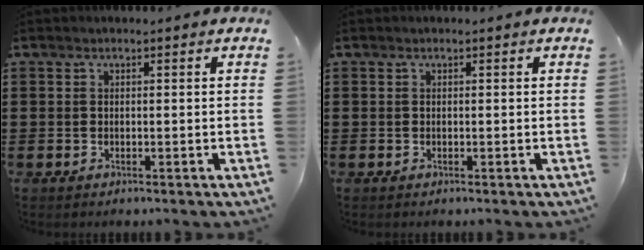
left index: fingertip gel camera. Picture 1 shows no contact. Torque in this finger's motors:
{"motor_torque": [0.00, 0.00, 0.00, 0.01]}